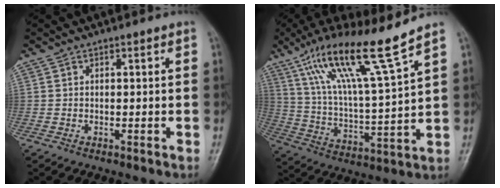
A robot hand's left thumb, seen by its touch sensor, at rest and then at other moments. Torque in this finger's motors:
{"motor_torque": [0.31, 0.31, 1.48, -1.30, 0.60]}